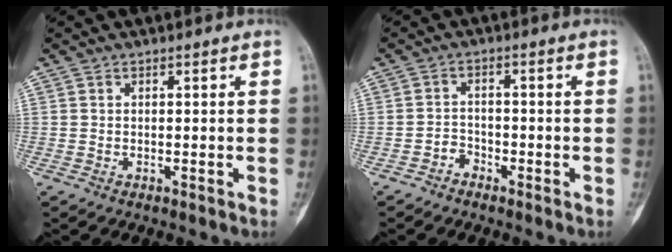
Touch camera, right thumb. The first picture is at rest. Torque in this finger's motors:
{"motor_torque": [-0.09, -0.84, -0.44, -0.04, 0.04]}